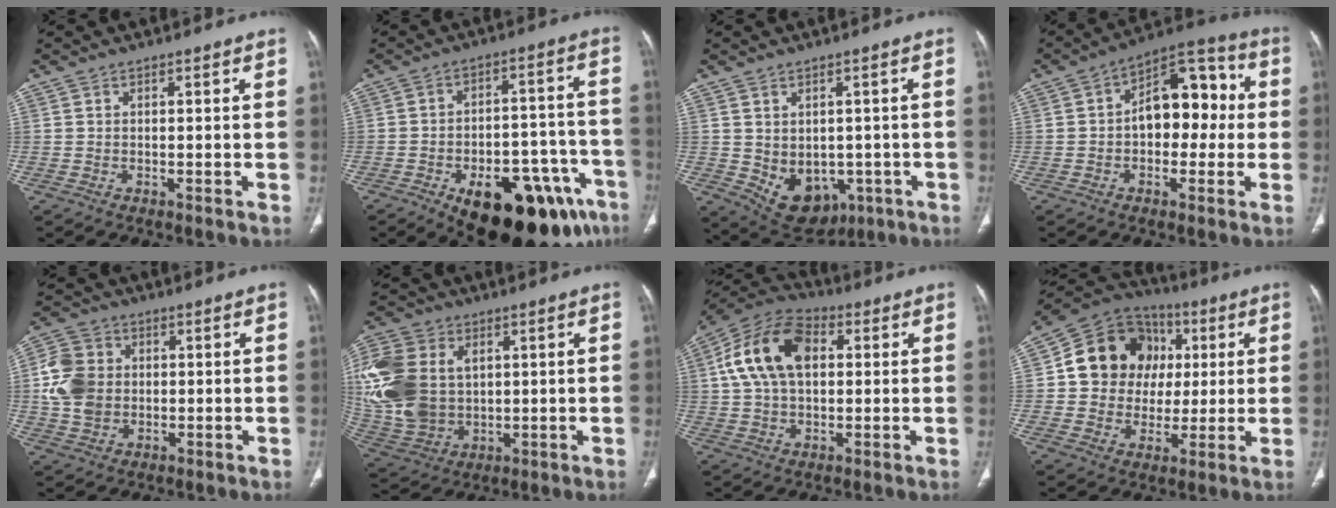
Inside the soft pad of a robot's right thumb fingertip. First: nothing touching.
{"total": 24.3, "force": [-12.7, 11.0, 17.5], "torque": [-0.168, 0.067, -0.166]}
{"total": 10.9, "force": [-2.9, 8.1, 6.7], "torque": [-0.071, 0.004, -0.016]}
{"total": 13.6, "force": [0.4, 8.6, 10.6], "torque": [-0.102, 0.045, -0.005]}
{"total": 9.7, "force": [0.4, 8.1, 5.4], "torque": [-0.088, 0.008, 0.004]}
{"total": 21.4, "force": [3.1, 15.8, 14.1], "torque": [-0.324, -0.002, 0.075]}
{"total": 15.5, "force": [3.1, 9.8, 11.6], "torque": [-0.210, 0.023, 0.048]}
{"total": 17.0, "force": [2.8, 14.9, 7.7], "torque": [-0.085, 0.021, 0.050]}